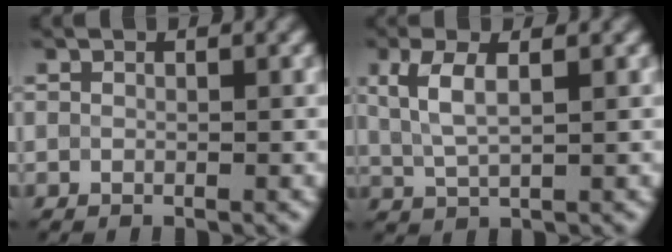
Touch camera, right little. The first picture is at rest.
{"total": 3.4, "force": [1.3, 1.1, 2.9], "torque": [-0.075, 0.010, 0.031]}